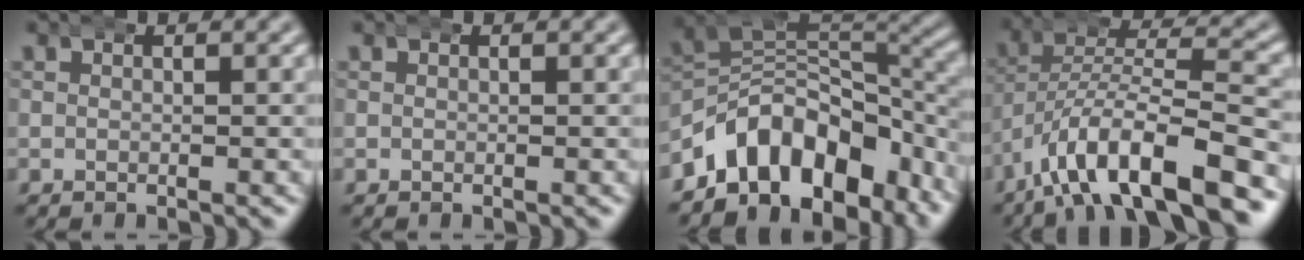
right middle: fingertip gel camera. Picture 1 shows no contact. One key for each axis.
{"total": 0.0}
{"total": 15.3, "fx": -6.3, "fy": 10.9, "fz": 8.7, "tx": -0.166, "ty": -0.045, "tz": -0.084}
{"total": 10.3, "fx": -4.8, "fy": 5.0, "fz": 7.7, "tx": -0.139, "ty": -0.019, "tz": -0.072}